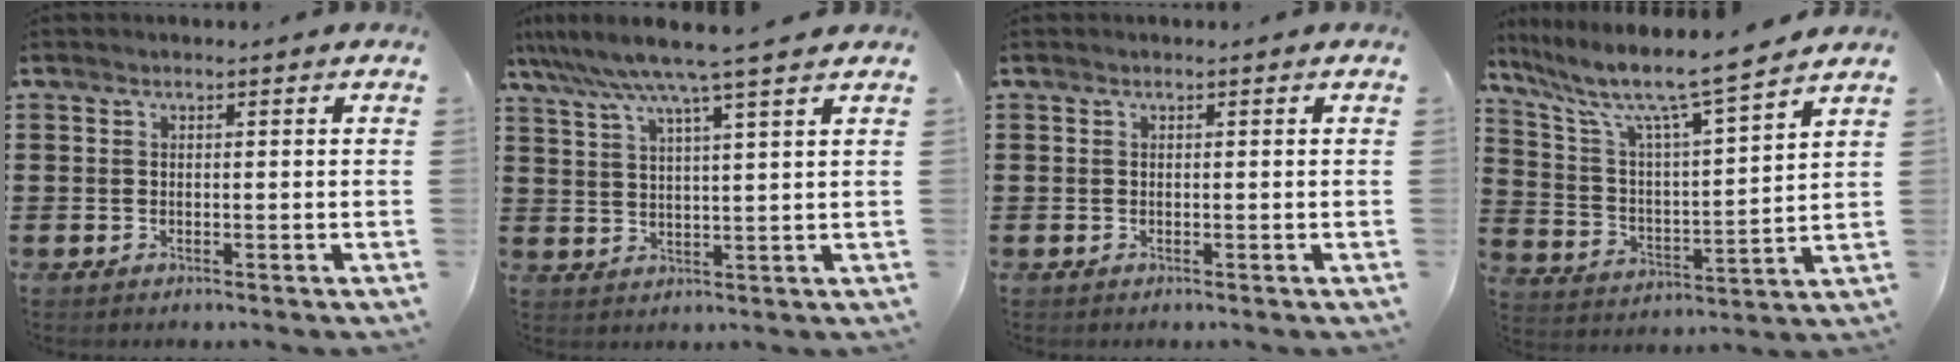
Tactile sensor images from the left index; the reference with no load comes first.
{"total": 7.3, "force": [5.9, -0.4, 4.2], "torque": [-0.099, -0.023, 0.100]}
{"total": 0.0}
{"total": 8.4, "force": [7.0, 0.4, 4.7], "torque": [-0.122, -0.050, 0.109]}